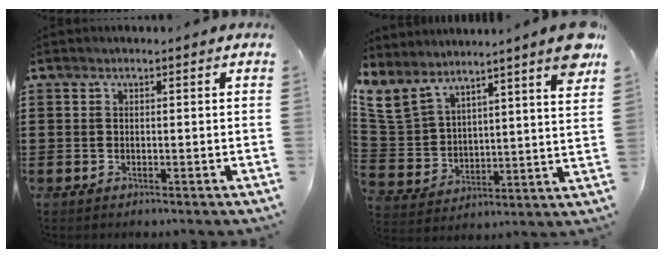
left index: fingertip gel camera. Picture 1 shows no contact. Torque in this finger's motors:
{"motor_torque": [2.14, 0.00, 1.05, 0.21]}